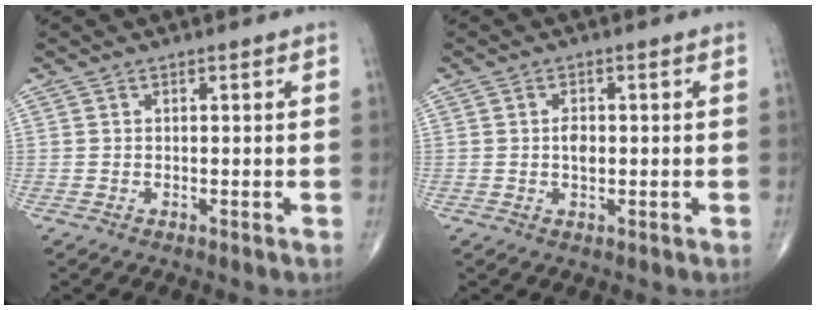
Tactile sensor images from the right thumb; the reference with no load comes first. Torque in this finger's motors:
{"motor_torque": [1.20, 0.30, 0.30, -0.39, 0.01]}